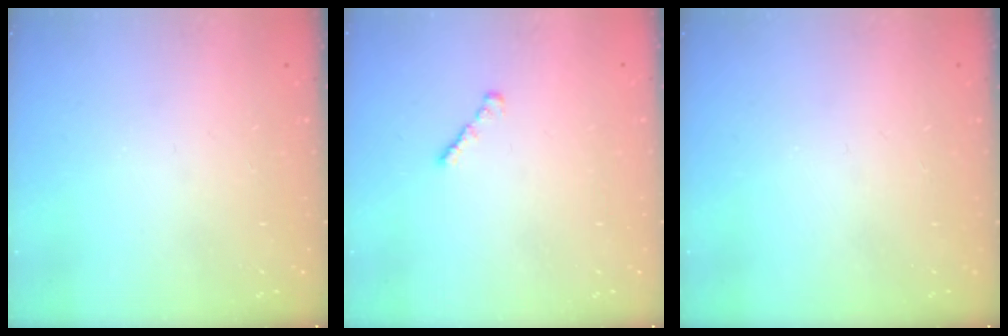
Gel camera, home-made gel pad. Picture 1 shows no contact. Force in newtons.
{"total": 1.6, "press": 1.5, "slide": 0.5}
{"total": 0.0}